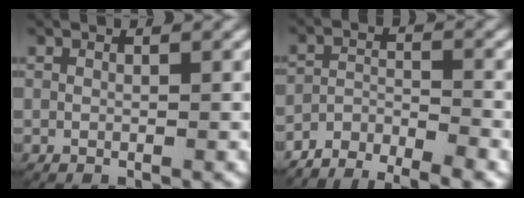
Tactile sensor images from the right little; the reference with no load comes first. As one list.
[{"total": 7.6, "force": [-6.7, 2.6, 2.3], "torque": [-0.036, -0.017, -0.112]}]